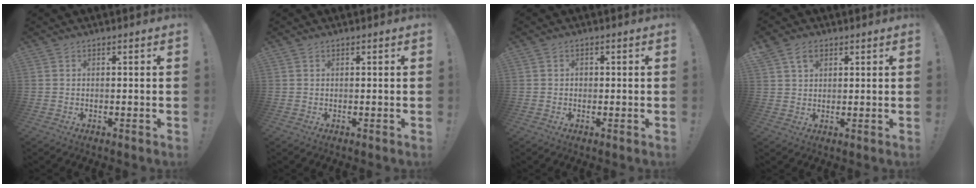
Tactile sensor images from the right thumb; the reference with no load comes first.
{"total": 0.0}
{"total": 1.2, "force": [-0.3, 1.1, 0.5], "torque": [-0.007, 0.004, -0.007]}
{"total": 4.7, "force": [2.5, 3.2, 2.2], "torque": [-0.029, -0.007, 0.045]}